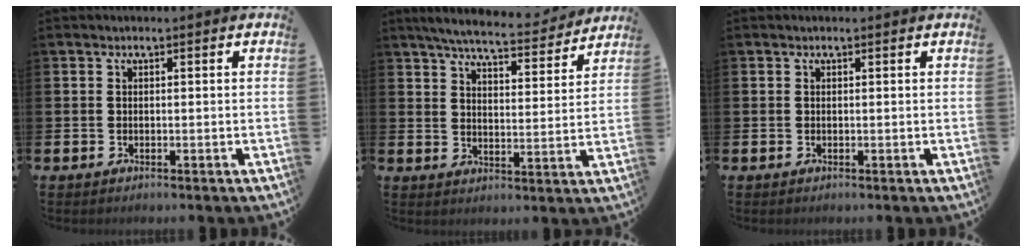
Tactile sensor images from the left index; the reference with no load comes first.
{"total": 6.5, "force": [6.2, 0.8, 1.9], "torque": [-0.047, -0.042, 0.104]}
{"total": 0.0}